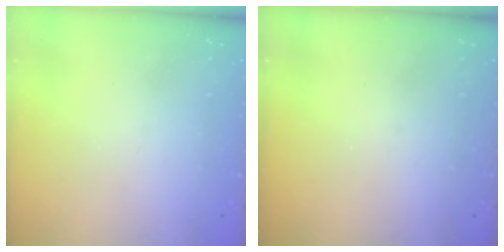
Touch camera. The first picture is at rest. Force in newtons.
{"total": 0.0}